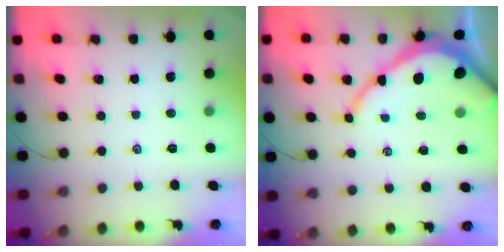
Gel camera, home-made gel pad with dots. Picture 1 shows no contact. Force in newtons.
{"total": 9.7, "press": 9.7, "slide": 1.2}